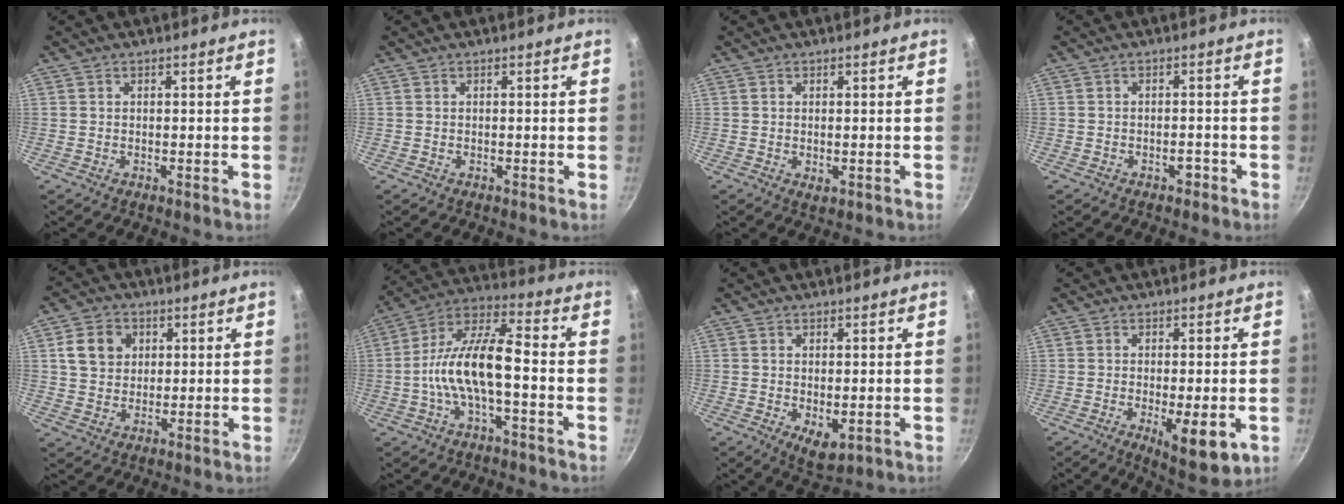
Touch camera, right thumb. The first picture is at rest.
{"total": 0.0}
{"total": 1.6, "force": [-0.3, 0.9, 1.3], "torque": [-0.022, -0.005, 0.000]}
{"total": 1.9, "force": [-1.2, 1.2, 0.8], "torque": [-0.005, 0.012, -0.017]}
{"total": 7.7, "force": [2.3, 6.3, 3.8], "torque": [-0.046, -0.003, 0.041]}
{"total": 13.8, "force": [-2.4, 5.1, 12.6], "torque": [-0.251, 0.048, -0.049]}
{"total": 4.9, "force": [-1.1, 2.5, 4.1], "torque": [-0.060, -0.014, -0.006]}
{"total": 8.7, "force": [-2.6, 2.8, 7.8], "torque": [-0.109, -0.016, -0.031]}